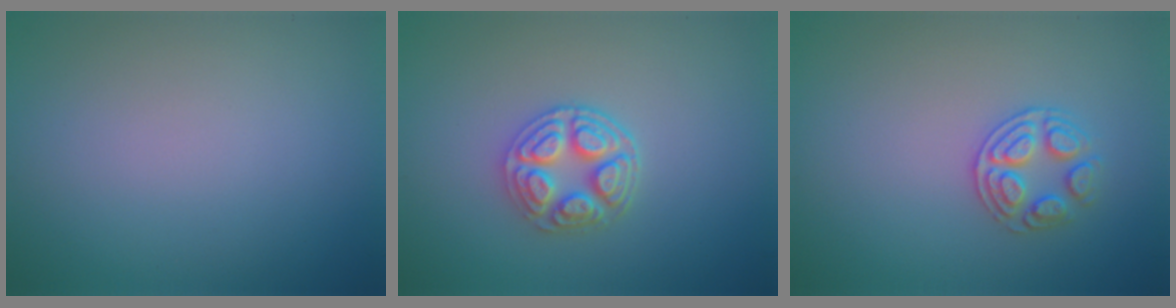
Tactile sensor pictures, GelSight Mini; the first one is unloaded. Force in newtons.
{"total": 3.7, "press": 3.3, "slide": 1.8}
{"total": 2.6, "press": 2.5, "slide": 0.8}